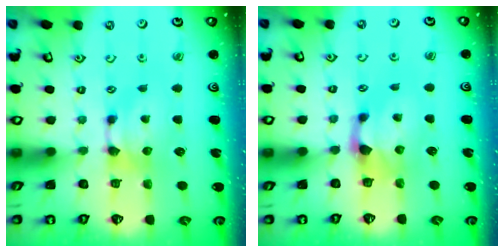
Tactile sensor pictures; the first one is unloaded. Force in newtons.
{"total": 1.6, "press": 0.6, "slide": 1.5}